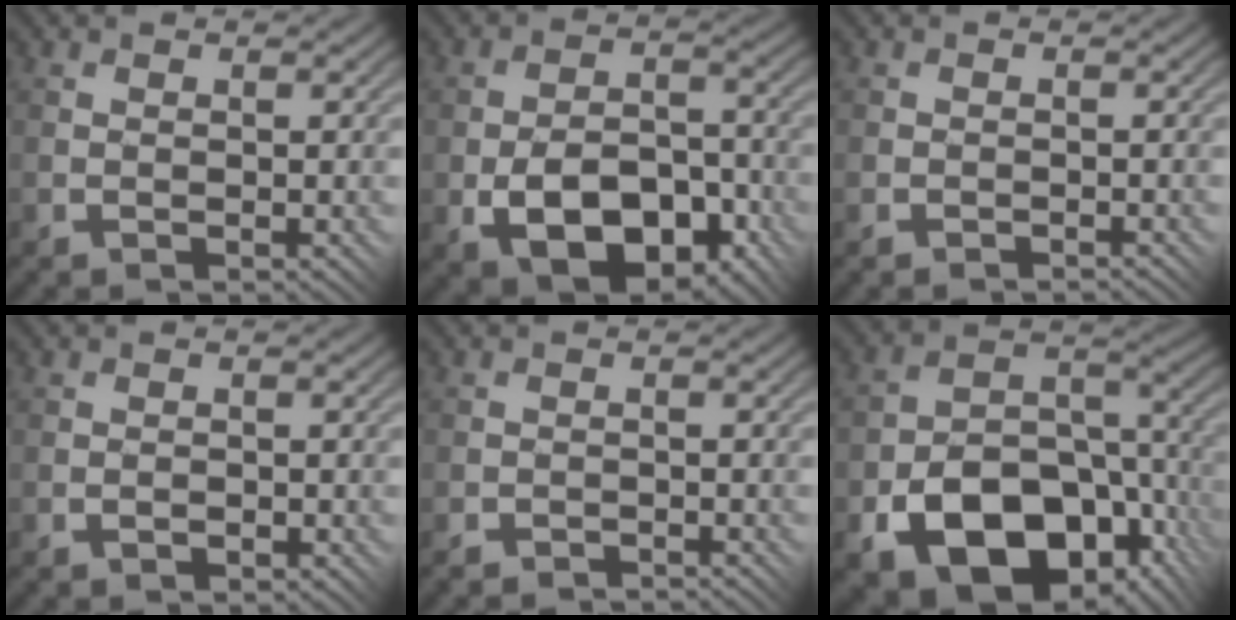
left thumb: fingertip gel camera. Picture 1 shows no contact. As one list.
[{"total": 10.6, "force": [-4.5, 6.0, 7.4], "torque": [-0.142, -0.009, -0.074]}, {"total": 0.8, "force": [-0.7, -0.1, -0.3], "torque": [0.006, 0.005, -0.018]}, {"total": 0.9, "force": [-0.6, 0.5, 0.4], "torque": [0.001, 0.004, -0.009]}, {"total": 1.3, "force": [-1.2, -0.1, -0.4], "torque": [0.008, 0.006, -0.029]}, {"total": 15.5, "force": [-7.3, 10.1, 9.3], "torque": [-0.148, -0.040, -0.111]}]